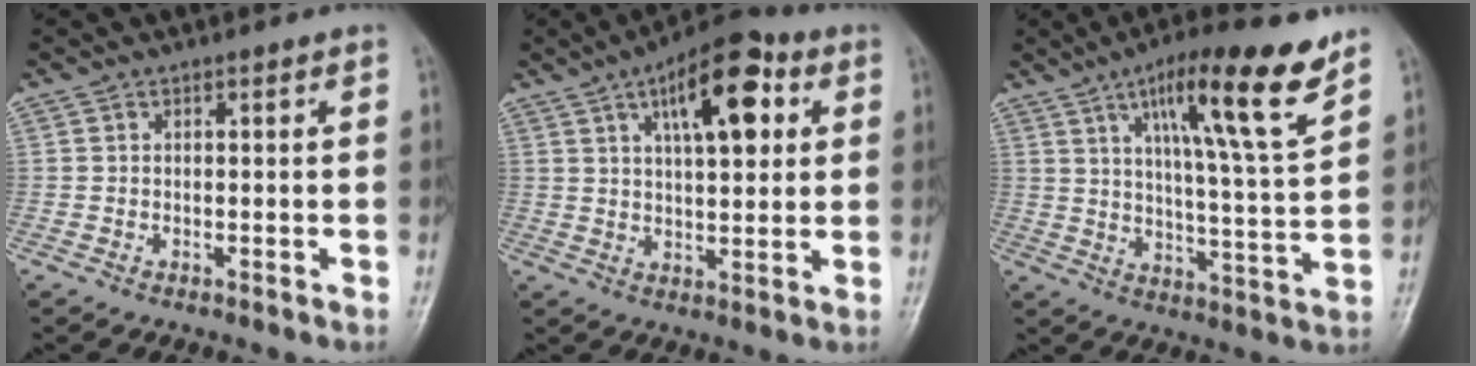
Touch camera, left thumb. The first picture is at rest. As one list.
[{"total": 14.1, "force": [5.3, 6.0, 11.6], "torque": [-0.150, 0.000, 0.073]}, {"total": 17.4, "force": [10.1, 2.4, 13.9], "torque": [-0.206, -0.046, 0.161]}]